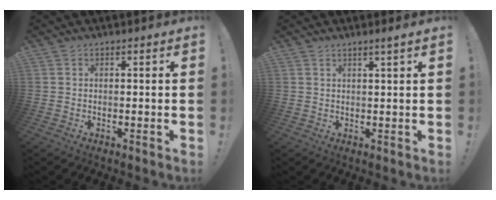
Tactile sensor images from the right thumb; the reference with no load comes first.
{"total": 2.4, "force": [1.7, -0.4, 1.6], "torque": [-0.029, -0.006, 0.028]}